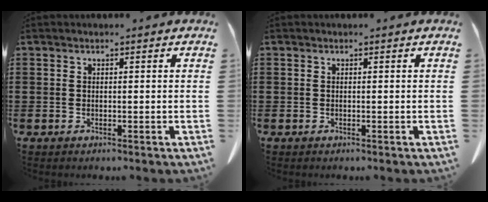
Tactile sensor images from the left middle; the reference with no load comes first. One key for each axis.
{"total": 0.0}